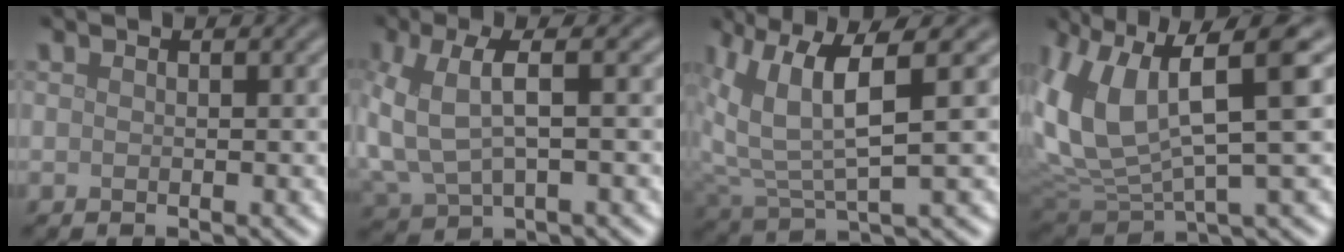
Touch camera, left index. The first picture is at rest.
{"total": 6.2, "force": [0.3, 3.0, 5.4], "torque": [-0.138, 0.003, 0.006]}
{"total": 6.7, "force": [2.9, 1.8, 5.8], "torque": [-0.128, 0.004, 0.060]}
{"total": 10.5, "force": [2.6, 4.4, 9.2], "torque": [-0.205, -0.006, 0.054]}